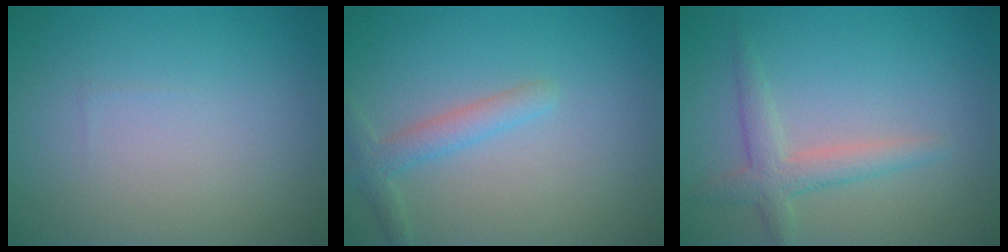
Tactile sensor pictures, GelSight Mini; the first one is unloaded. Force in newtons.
{"total": 2.2, "press": 2.2, "slide": 0.1}
{"total": 2.7, "press": 2.7, "slide": 0.1}